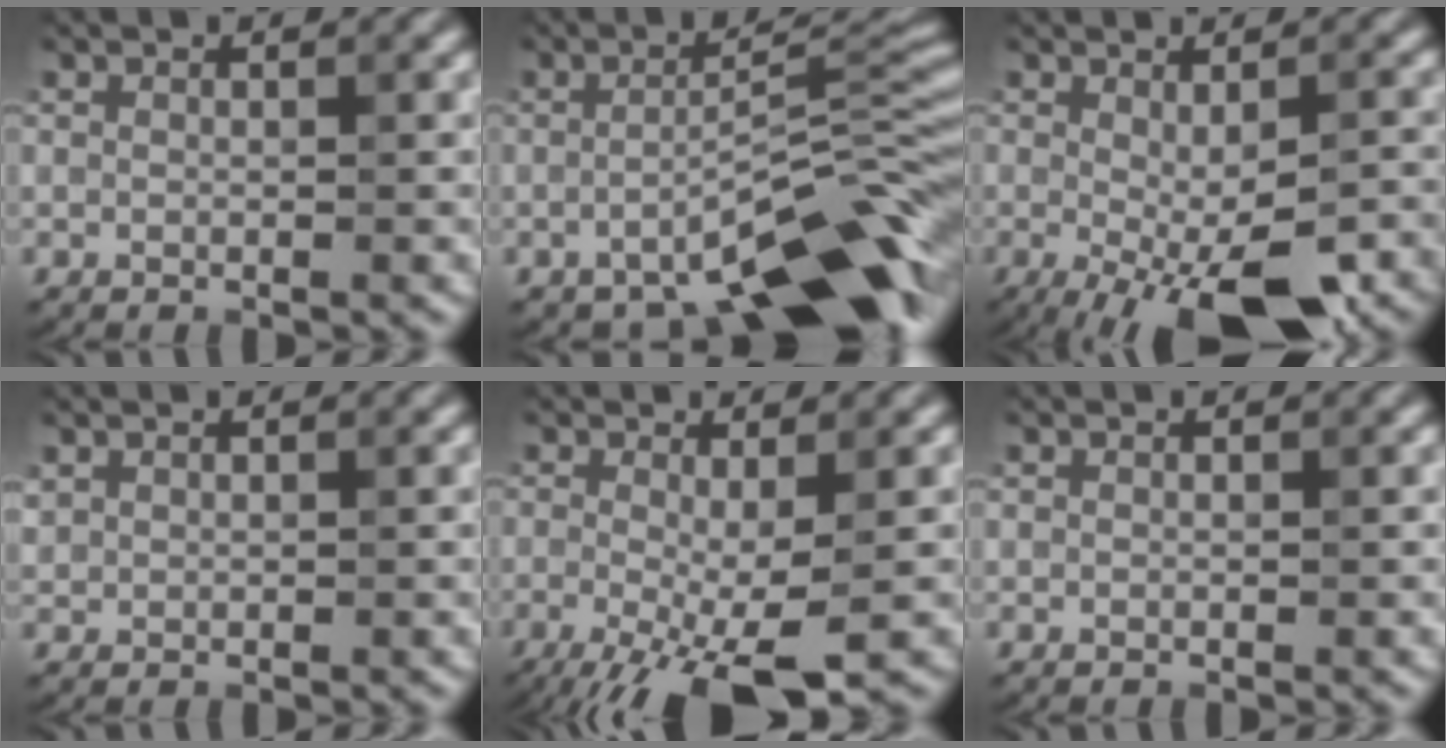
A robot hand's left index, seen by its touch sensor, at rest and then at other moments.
{"total": 10.5, "force": [-6.2, 2.9, 8.0], "torque": [-0.115, 0.008, -0.110]}
{"total": 8.7, "force": [-3.2, 2.6, 7.6], "torque": [-0.119, -0.017, -0.036]}
{"total": 0.6, "force": [0.5, 0.3, 0.0], "torque": [-0.002, 0.001, 0.015]}
{"total": 6.3, "force": [-2.5, 1.4, 5.5], "torque": [-0.109, -0.014, -0.044]}
{"total": 0.0}